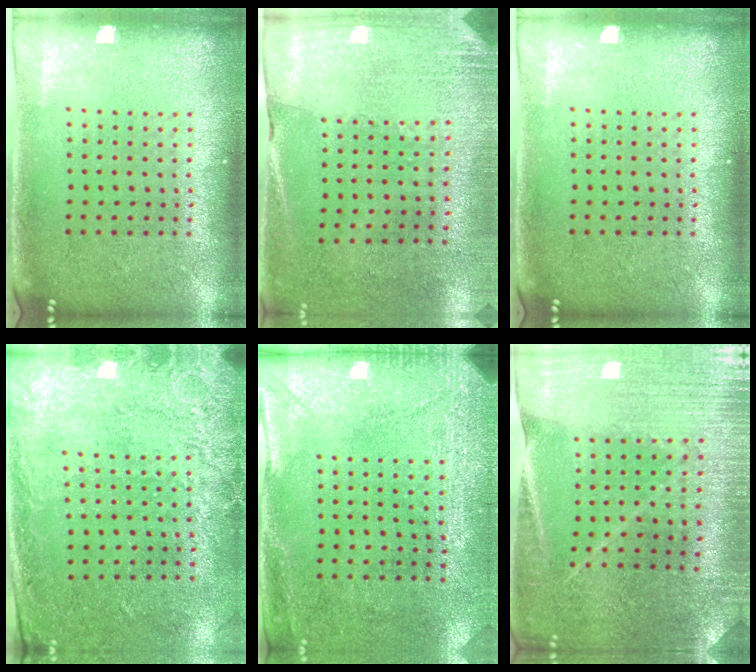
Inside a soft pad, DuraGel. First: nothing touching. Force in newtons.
{"total": 2.7, "press": 2.4, "slide": 1.2}
{"total": 0.0}
{"total": 2.6, "press": 2.0, "slide": 1.7}
{"total": 2.9, "press": 2.3, "slide": 1.8}
{"total": 1.7, "press": 1.7, "slide": 0.1}